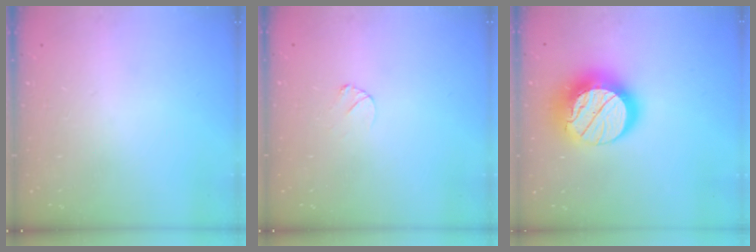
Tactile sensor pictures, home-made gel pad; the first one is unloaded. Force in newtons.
{"total": 2.8, "press": 2.8, "slide": 0.3}
{"total": 20.8, "press": 20.7, "slide": 1.7}